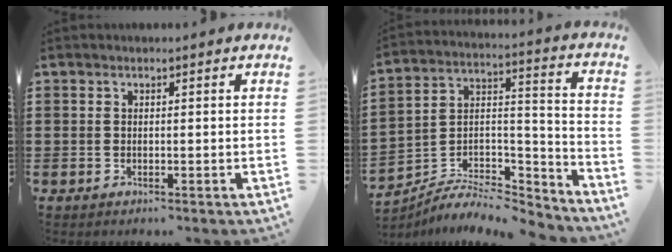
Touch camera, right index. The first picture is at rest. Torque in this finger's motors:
{"motor_torque": [0.32, 0.45, 0.47, 0.02]}